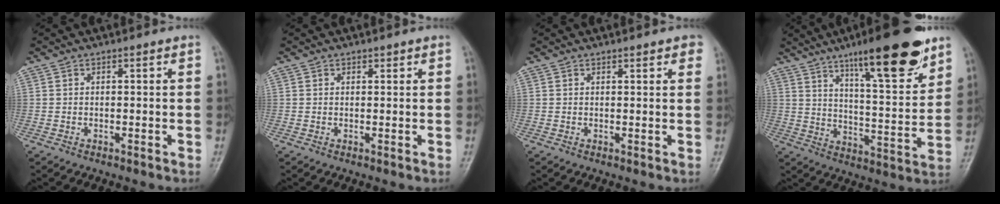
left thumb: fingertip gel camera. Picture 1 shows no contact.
{"total": 0.7, "force": [0.5, 0.4, 0.1], "torque": [0.004, -0.003, 0.006]}
{"total": 2.7, "force": [1.9, 1.0, 1.7], "torque": [-0.007, -0.002, 0.020]}
{"total": 19.6, "force": [12.6, 4.3, 14.4], "torque": [-0.186, -0.064, 0.199]}